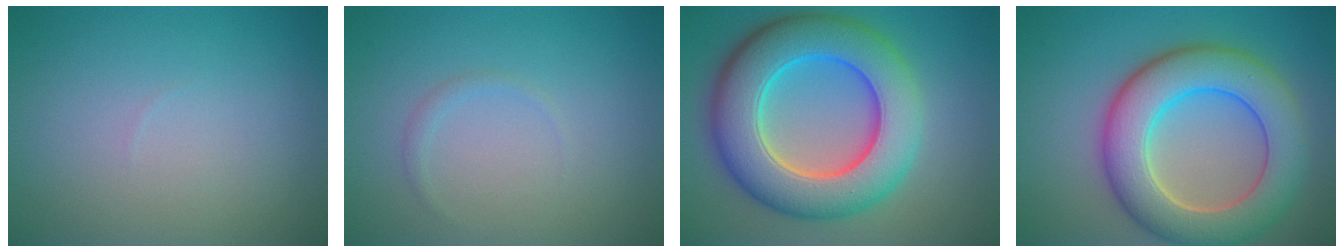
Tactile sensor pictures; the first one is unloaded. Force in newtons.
{"total": 0.7, "press": 0.7, "slide": 0.1}
{"total": 11.3, "press": 11.3, "slide": 0.4}
{"total": 9.2, "press": 9.2, "slide": 0.6}